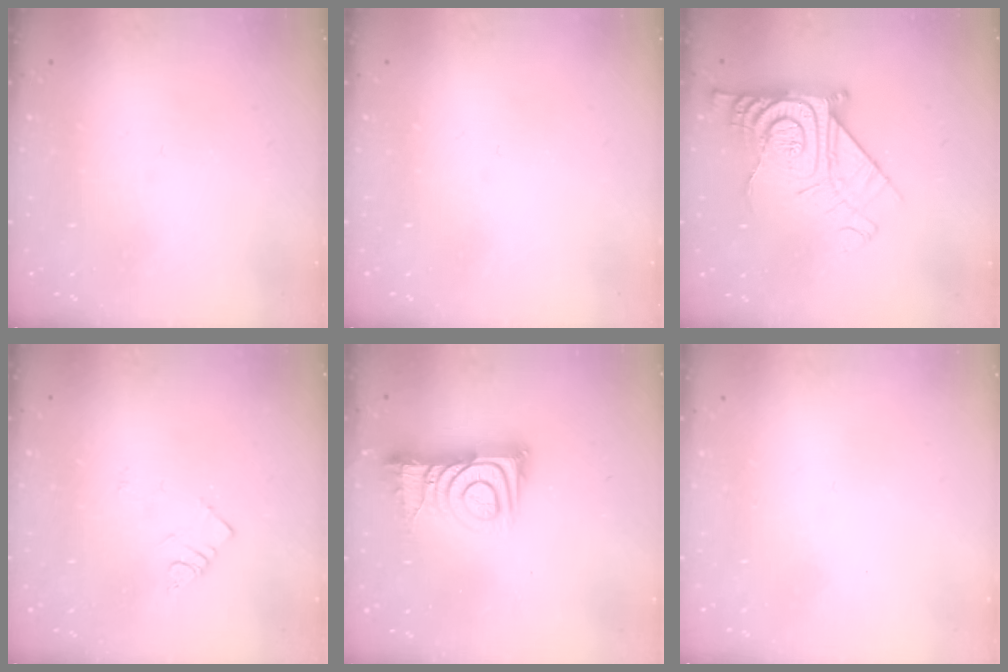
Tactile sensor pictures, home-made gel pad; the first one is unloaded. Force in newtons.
{"total": 0.0}
{"total": 19.7, "press": 19.6, "slide": 1.6}
{"total": 3.3, "press": 3.2, "slide": 0.5}
{"total": 12.2, "press": 12.1, "slide": 1.0}
{"total": 1.7, "press": 1.7, "slide": 0.1}